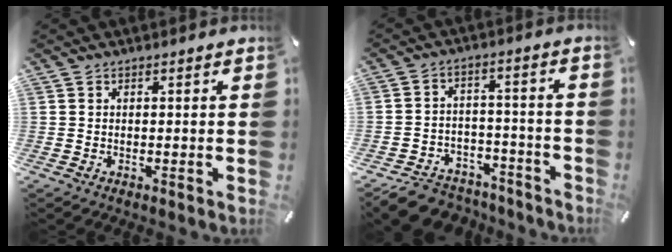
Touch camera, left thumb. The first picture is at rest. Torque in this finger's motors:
{"motor_torque": [-0.02, 0.92, 0.10, 0.28, 0.13]}